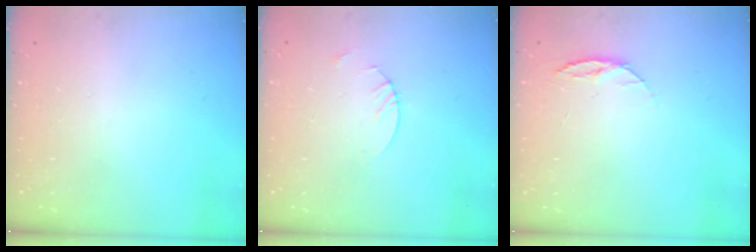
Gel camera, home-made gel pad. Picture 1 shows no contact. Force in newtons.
{"total": 1.8, "press": 1.8, "slide": 0.2}
{"total": 6.6, "press": 6.5, "slide": 0.7}